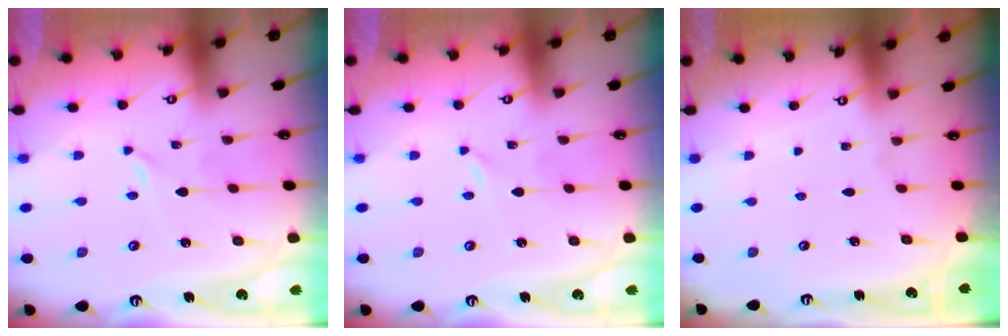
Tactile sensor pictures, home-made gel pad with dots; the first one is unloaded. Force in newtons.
{"total": 0.0}
{"total": 0.0}